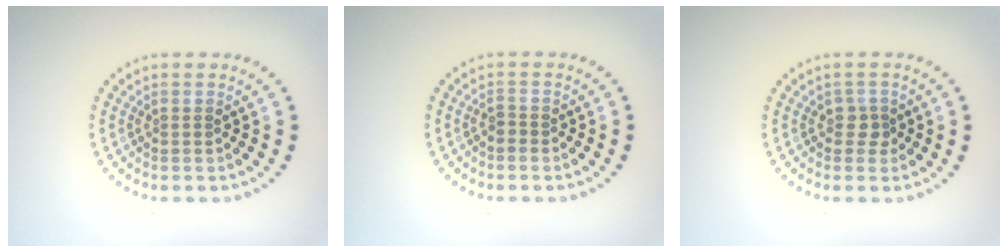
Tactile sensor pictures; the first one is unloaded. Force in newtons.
{"total": 0.7, "press": 0.4, "slide": 0.5}
{"total": 1.4, "press": 1.2, "slide": 0.8}